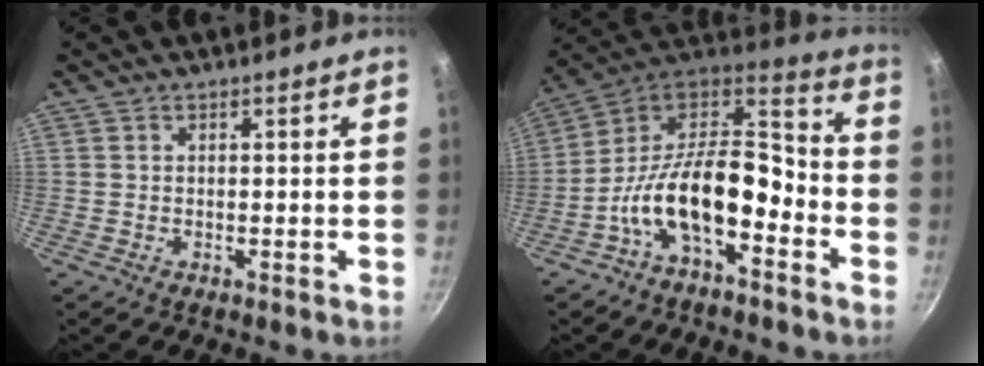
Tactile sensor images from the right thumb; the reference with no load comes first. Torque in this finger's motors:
{"motor_torque": [0.52, 0.43, 1.75, -1.02, 0.38]}